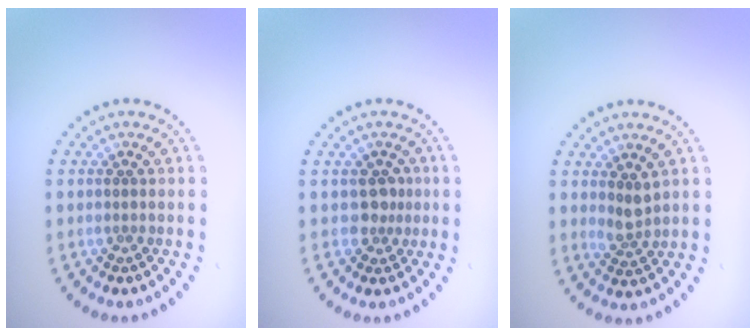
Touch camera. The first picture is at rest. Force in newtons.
{"total": 1.7, "press": 1.3, "slide": 1.1}
{"total": 1.7, "press": 1.4, "slide": 1.0}